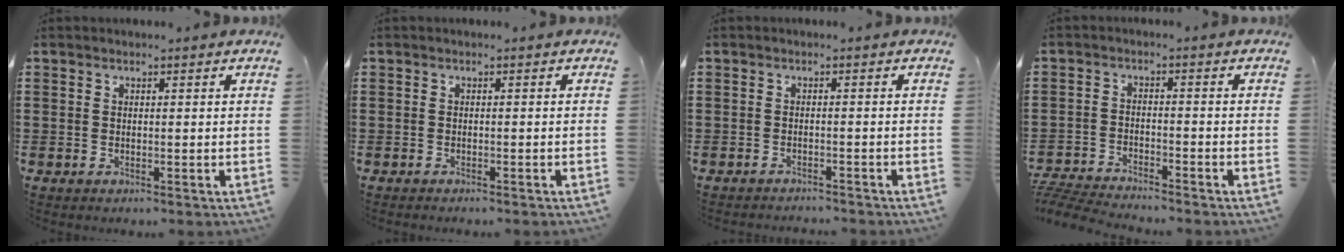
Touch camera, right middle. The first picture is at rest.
{"total": 0.6, "force": [-0.6, 0.0, 0.0], "torque": [-0.002, 0.001, -0.014]}
{"total": 1.5, "force": [-1.5, 0.1, -0.1], "torque": [-0.003, 0.003, -0.033]}
{"total": 4.8, "force": [-4.8, 0.3, 0.6], "torque": [-0.030, -0.001, -0.103]}